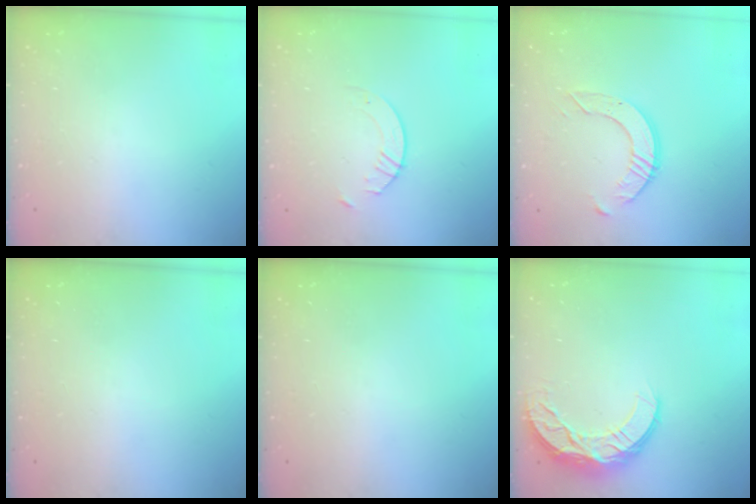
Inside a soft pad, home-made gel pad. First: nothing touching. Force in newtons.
{"total": 2.9, "press": 2.9, "slide": 0.3}
{"total": 6.4, "press": 6.4, "slide": 0.6}
{"total": 0.0}
{"total": 0.0}
{"total": 10.1, "press": 10.1, "slide": 0.7}